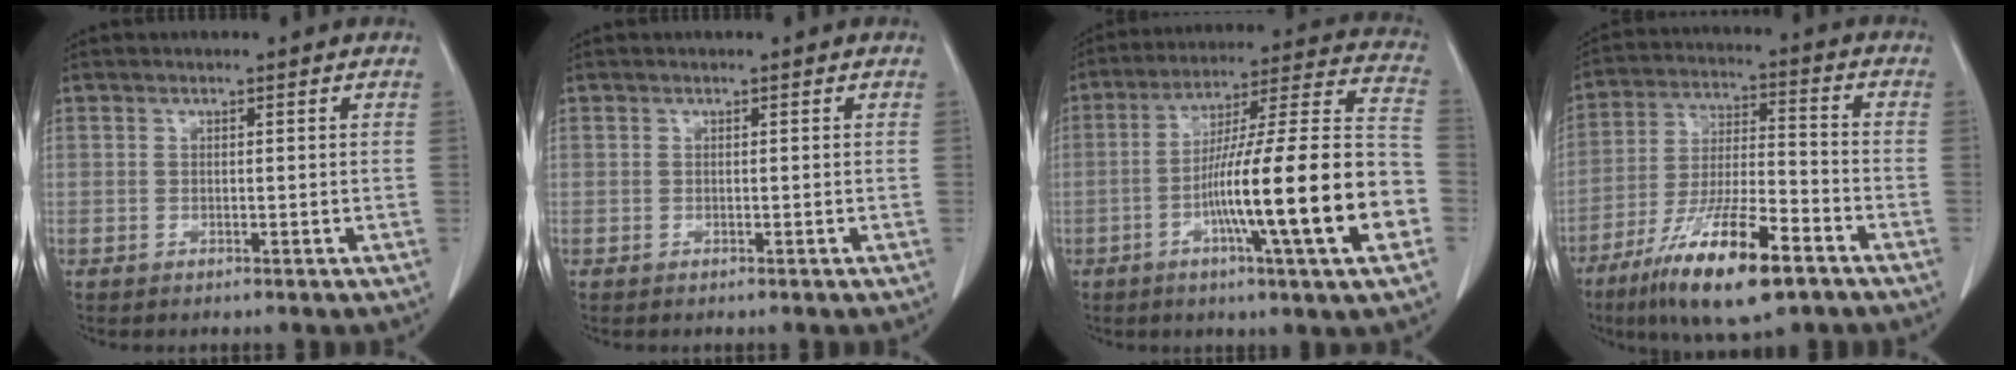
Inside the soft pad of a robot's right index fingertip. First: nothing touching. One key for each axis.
{"total": 0.0}
{"total": 22.5, "fx": -6.5, "fy": 0.2, "fz": 21.5, "tx": -0.298, "ty": 0.003, "tz": -0.109}
{"total": 16.3, "fx": -9.7, "fy": 3.1, "fz": 12.8, "tx": -0.247, "ty": -0.029, "tz": -0.171}